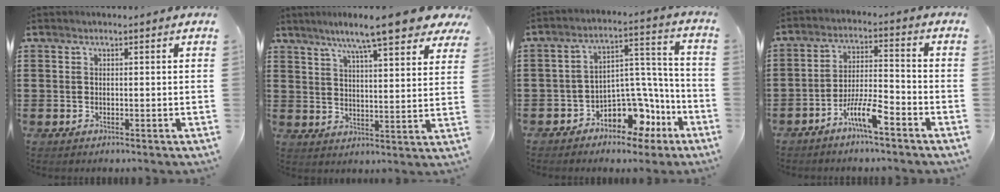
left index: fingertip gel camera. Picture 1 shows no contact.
{"total": 10.3, "force": [8.1, 0.4, 6.3], "torque": [-0.122, -0.029, 0.133]}
{"total": 8.4, "force": [-5.7, 4.9, 3.8], "torque": [-0.062, 0.022, -0.101]}
{"total": 7.2, "force": [-5.0, 1.2, 5.0], "torque": [-0.110, 0.000, -0.097]}